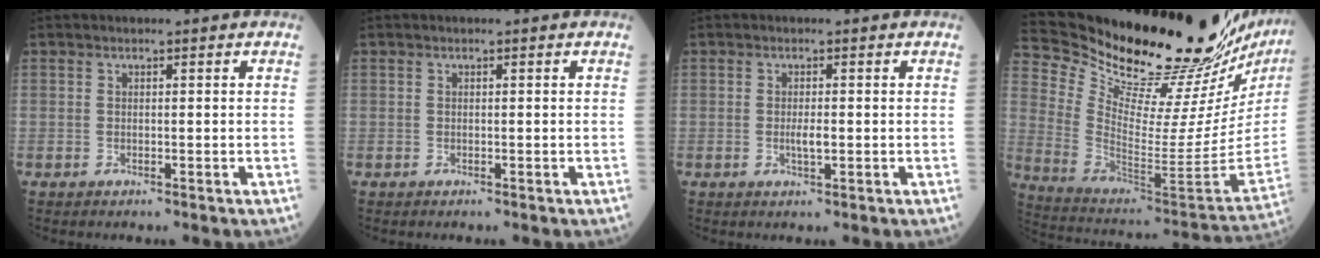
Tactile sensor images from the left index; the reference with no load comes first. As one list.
[{"total": 0.0}, {"total": 1.8, "force": [-0.2, 0.4, 1.7], "torque": [-0.034, -0.001, -0.003]}, {"total": 32.3, "force": [28.3, 3.0, 15.2], "torque": [-0.252, -0.134, 0.398]}]